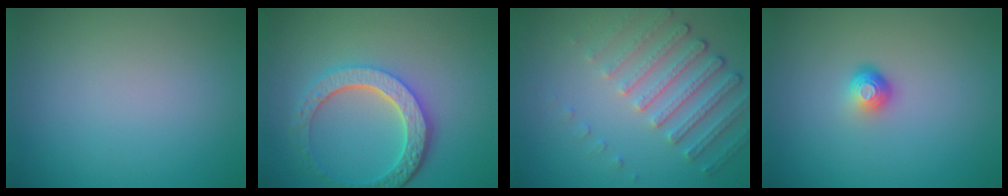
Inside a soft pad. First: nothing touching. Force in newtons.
{"total": 5.6, "press": 4.3, "slide": 3.6}
{"total": 4.7, "press": 3.4, "slide": 3.3}
{"total": 1.9, "press": 1.3, "slide": 1.4}